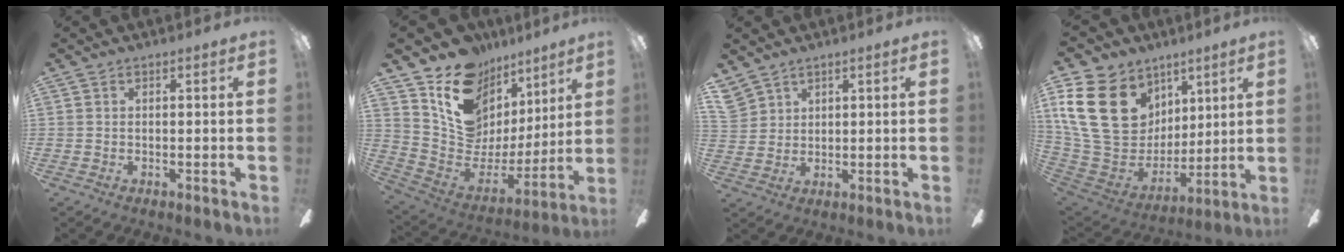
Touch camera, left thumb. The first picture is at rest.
{"total": 15.4, "force": [10.0, 10.3, 5.5], "torque": [-0.101, -0.077, 0.185]}
{"total": 4.4, "force": [3.4, 2.7, 0.6], "torque": [-0.026, -0.007, 0.068]}
{"total": 24.8, "force": [8.8, 18.4, 14.1], "torque": [-0.302, -0.028, 0.171]}